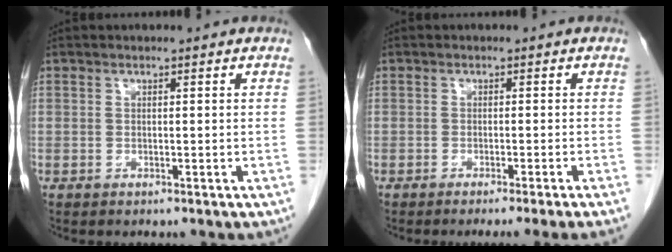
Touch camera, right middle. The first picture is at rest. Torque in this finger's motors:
{"motor_torque": [0.45, -0.43, 0.08, 0.04]}